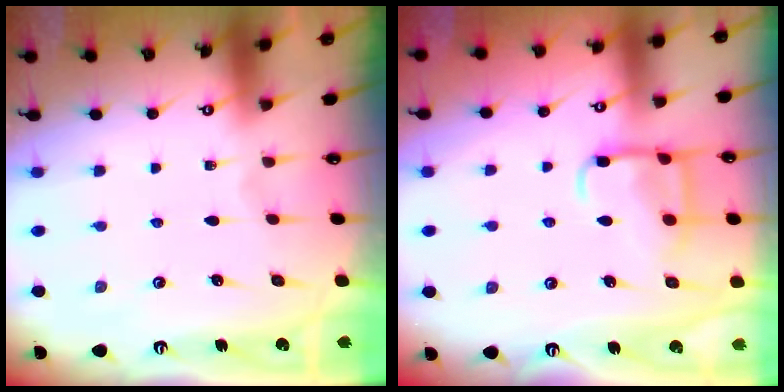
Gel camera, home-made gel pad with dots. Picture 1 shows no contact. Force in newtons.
{"total": 11.2, "press": 11.1, "slide": 1.2}